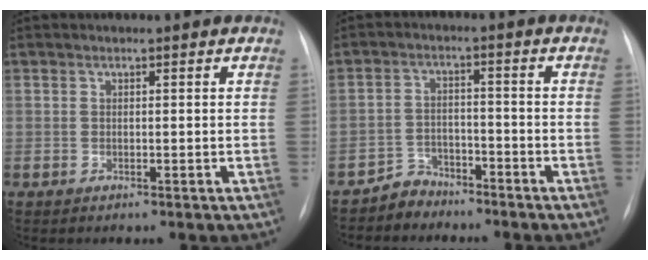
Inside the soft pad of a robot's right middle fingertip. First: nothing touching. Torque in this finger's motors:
{"motor_torque": [0.11, -0.40, 0.11, 0.01]}